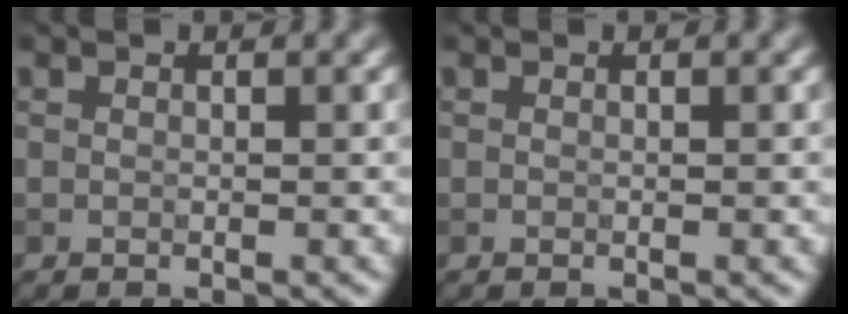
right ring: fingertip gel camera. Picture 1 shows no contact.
{"total": 0.0}